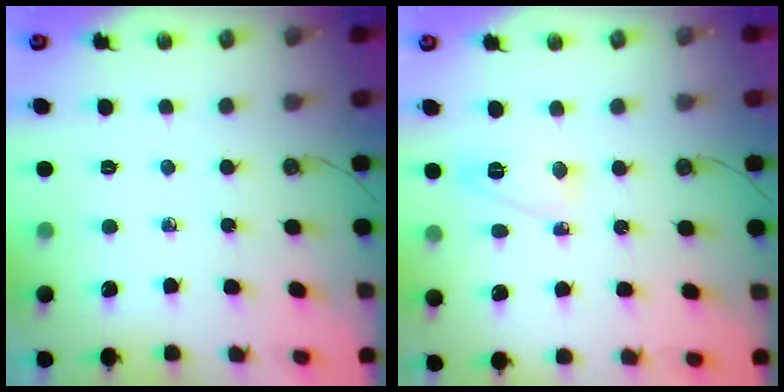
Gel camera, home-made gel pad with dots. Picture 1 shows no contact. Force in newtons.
{"total": 6.8, "press": 6.8, "slide": 0.4}